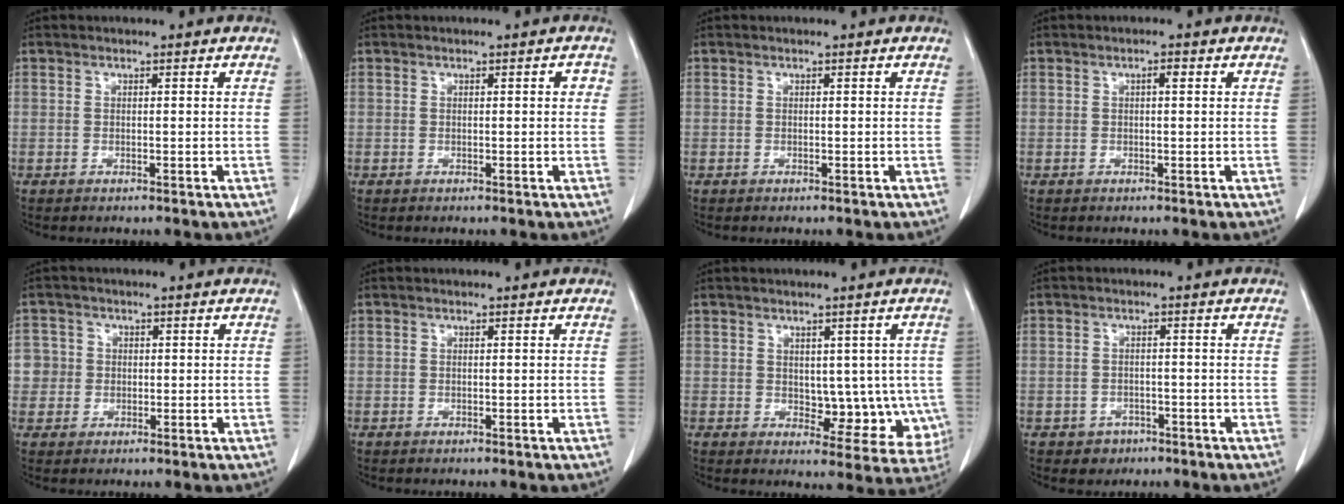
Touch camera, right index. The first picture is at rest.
{"total": 1.2, "force": [0.2, 0.4, 1.1], "torque": [-0.011, 0.003, 0.002]}
{"total": 0.0}
{"total": 1.0, "force": [0.3, 0.2, 1.0], "torque": [-0.017, 0.004, 0.003]}
{"total": 3.7, "force": [0.2, 3.7, 0.0], "torque": [0.015, 0.011, 0.002]}
{"total": 0.0}
{"total": 8.3, "force": [-0.1, 5.2, 6.5], "torque": [-0.058, 0.004, 0.013]}
{"total": 2.4, "force": [-1.3, 2.0, 0.4], "torque": [-0.003, 0.009, -0.012]}